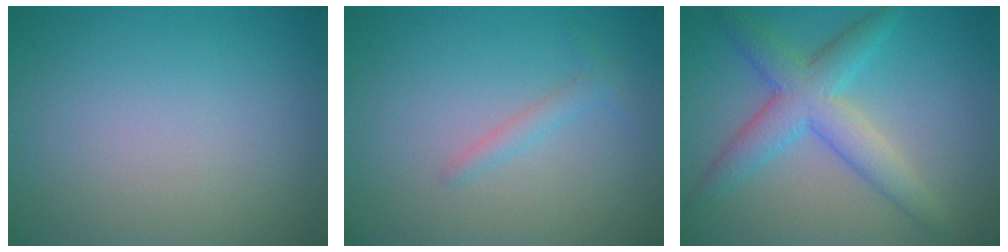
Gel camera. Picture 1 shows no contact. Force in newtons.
{"total": 1.2, "press": 1.2, "slide": 0.1}
{"total": 5.2, "press": 5.1, "slide": 0.3}